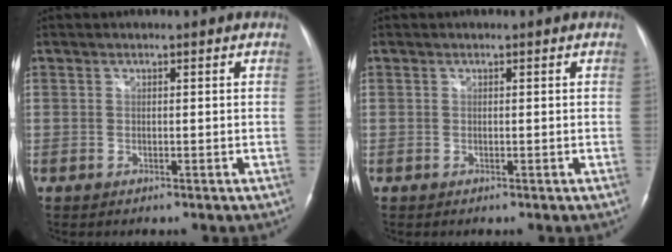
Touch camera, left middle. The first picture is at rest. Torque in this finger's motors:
{"motor_torque": [-0.01, -0.01, 0.01, 0.00]}